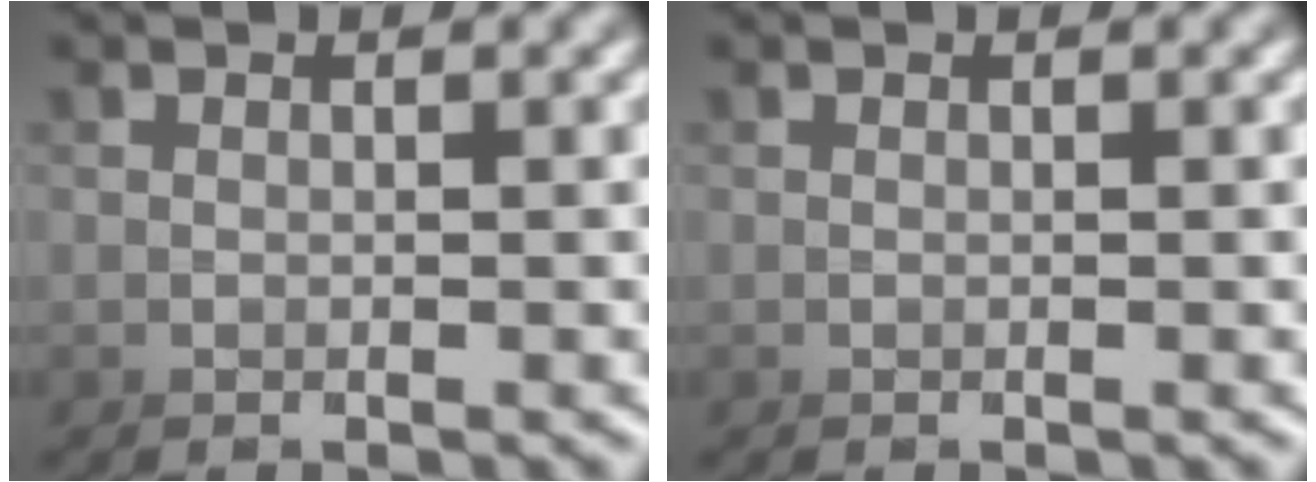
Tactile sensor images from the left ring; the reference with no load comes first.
{"total": 0.0}